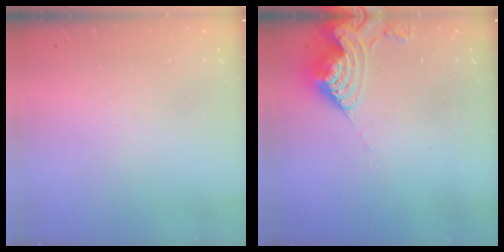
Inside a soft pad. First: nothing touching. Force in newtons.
{"total": 10.3, "press": 10.3, "slide": 0.7}